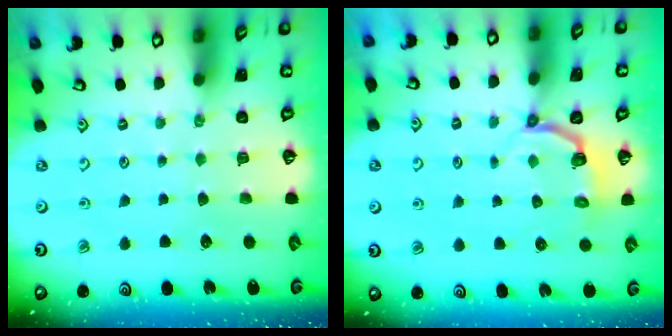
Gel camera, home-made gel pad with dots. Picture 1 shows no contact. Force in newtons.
{"total": 3.4, "press": 2.2, "slide": 2.6}